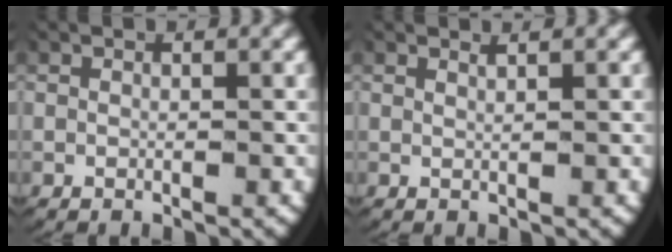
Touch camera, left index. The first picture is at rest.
{"total": 0.7, "force": [0.7, -0.2, 0.2], "torque": [-0.005, -0.004, 0.013]}